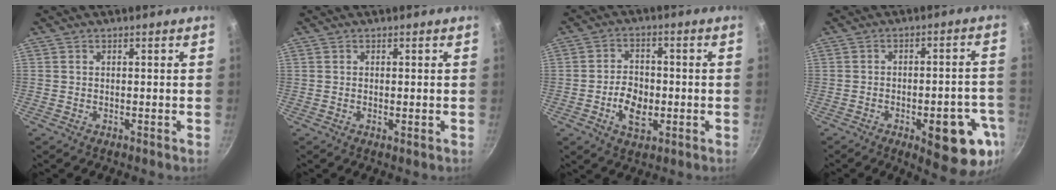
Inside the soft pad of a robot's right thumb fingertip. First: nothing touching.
{"total": 1.0, "force": [-0.1, 0.3, 1.0], "torque": [-0.018, -0.003, -0.003]}
{"total": 7.7, "force": [-1.9, 5.1, 5.5], "torque": [-0.080, 0.013, -0.035]}
{"total": 15.4, "force": [-6.1, 5.7, 12.9], "torque": [-0.118, 0.022, -0.074]}